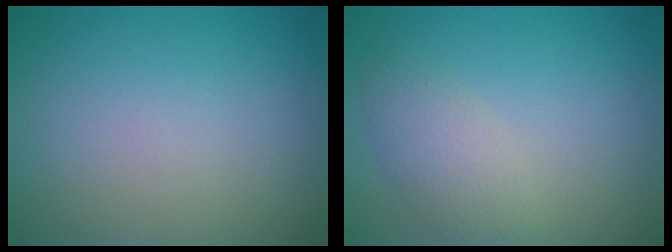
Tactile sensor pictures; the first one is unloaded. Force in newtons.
{"total": 2.9, "press": 2.9, "slide": 0.2}